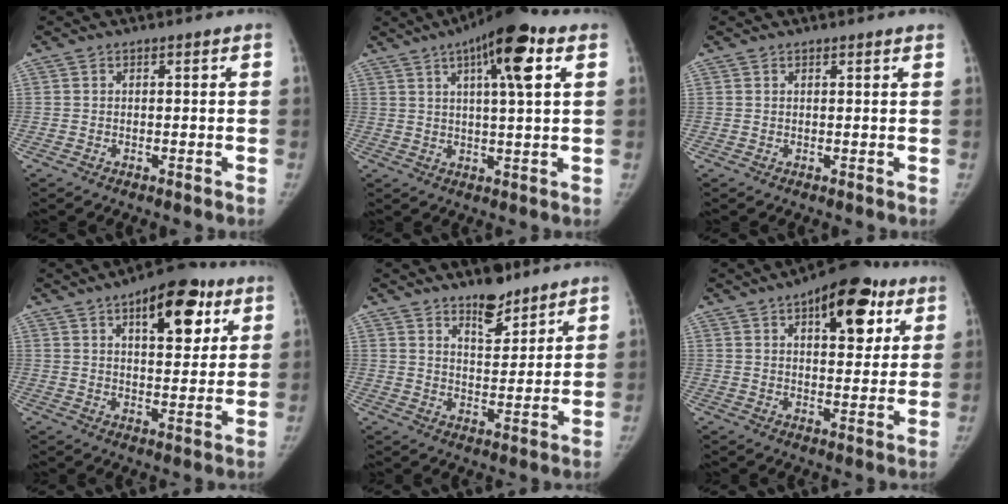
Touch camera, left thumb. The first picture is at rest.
{"total": 12.4, "force": [5.4, 2.6, 10.9], "torque": [-0.164, 0.002, 0.076]}
{"total": 0.9, "force": [0.9, 0.0, 0.3], "torque": [0.000, -0.001, 0.010]}
{"total": 13.6, "force": [6.5, 6.4, 10.1], "torque": [-0.098, -0.015, 0.087]}
{"total": 7.7, "force": [5.9, 3.3, 3.6], "torque": [-0.029, -0.044, 0.095]}
{"total": 14.8, "force": [7.0, 7.1, 10.9], "torque": [-0.101, -0.012, 0.093]}